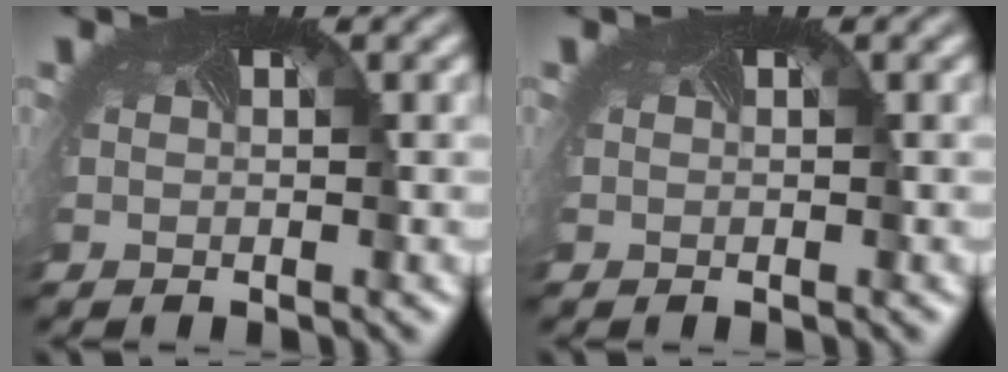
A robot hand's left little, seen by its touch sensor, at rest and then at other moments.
{"total": 0.0}